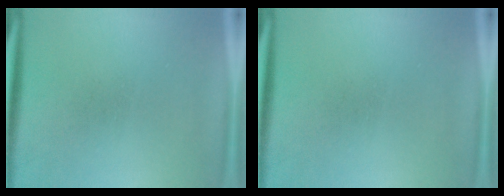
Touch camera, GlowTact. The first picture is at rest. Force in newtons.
{"total": 0.0}